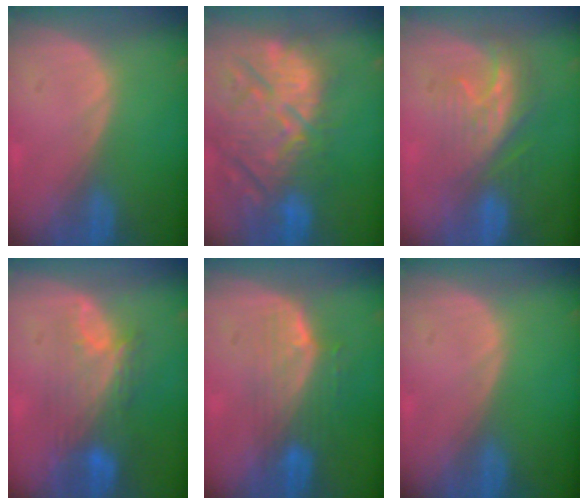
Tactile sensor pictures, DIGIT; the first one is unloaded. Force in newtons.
{"total": 14.9, "press": 12.8, "slide": 7.7}
{"total": 8.8, "press": 7.5, "slide": 4.6}
{"total": 9.1, "press": 8.0, "slide": 4.4}
{"total": 7.3, "press": 6.5, "slide": 3.3}
{"total": 0.0}